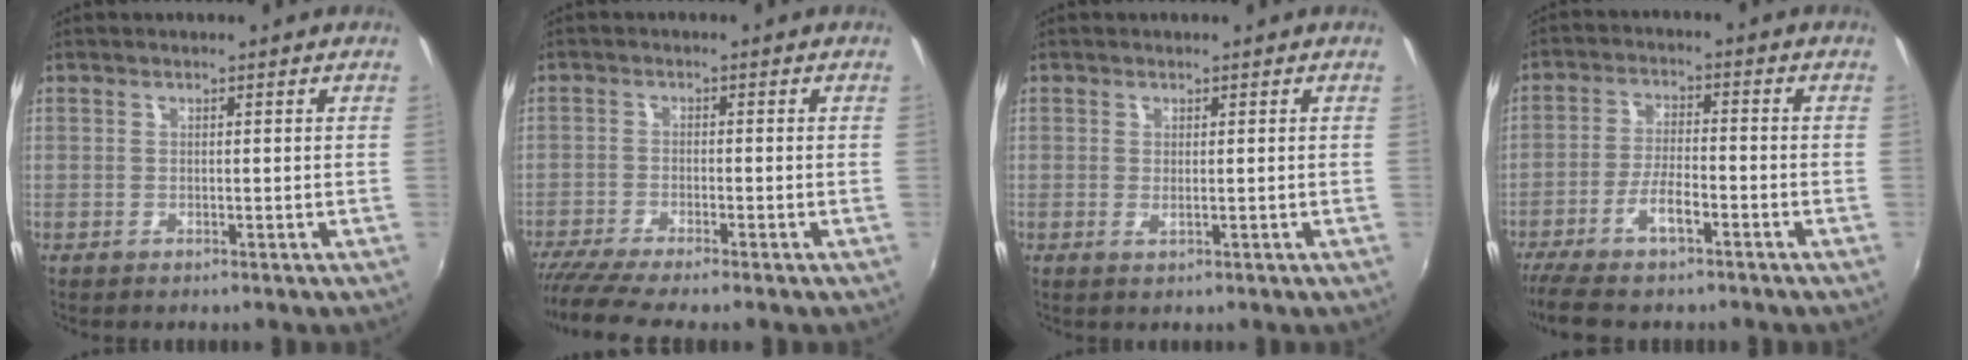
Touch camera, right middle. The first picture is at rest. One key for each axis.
{"total": 7.4, "fx": -6.5, "fy": -0.4, "fz": 3.6, "tx": -0.092, "ty": -0.033, "tz": -0.114}
{"total": 0.8, "fx": 0.1, "fy": -0.3, "fz": 0.8, "tx": -0.013, "ty": -0.002, "tz": 0.001}
{"total": 8.6, "fx": -6.2, "fy": 1.6, "fz": 5.8, "tx": -0.132, "ty": -0.010, "tz": -0.115}